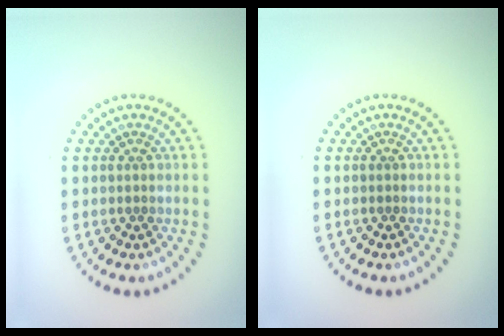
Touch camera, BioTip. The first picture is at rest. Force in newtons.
{"total": 0.0}